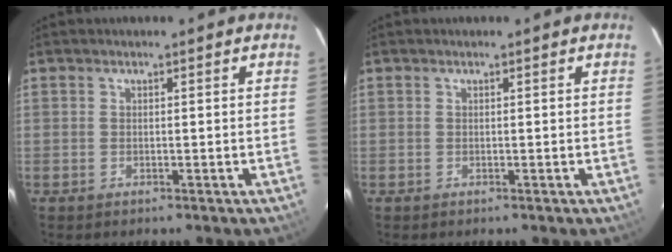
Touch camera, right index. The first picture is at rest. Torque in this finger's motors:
{"motor_torque": [0.00, 0.00, 0.01, 0.00]}